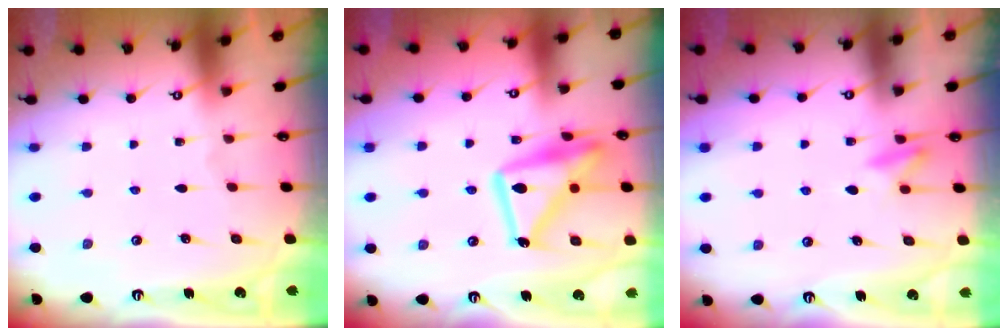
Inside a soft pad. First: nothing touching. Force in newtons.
{"total": 16.6, "press": 16.5, "slide": 1.2}
{"total": 8.2, "press": 8.1, "slide": 1.2}